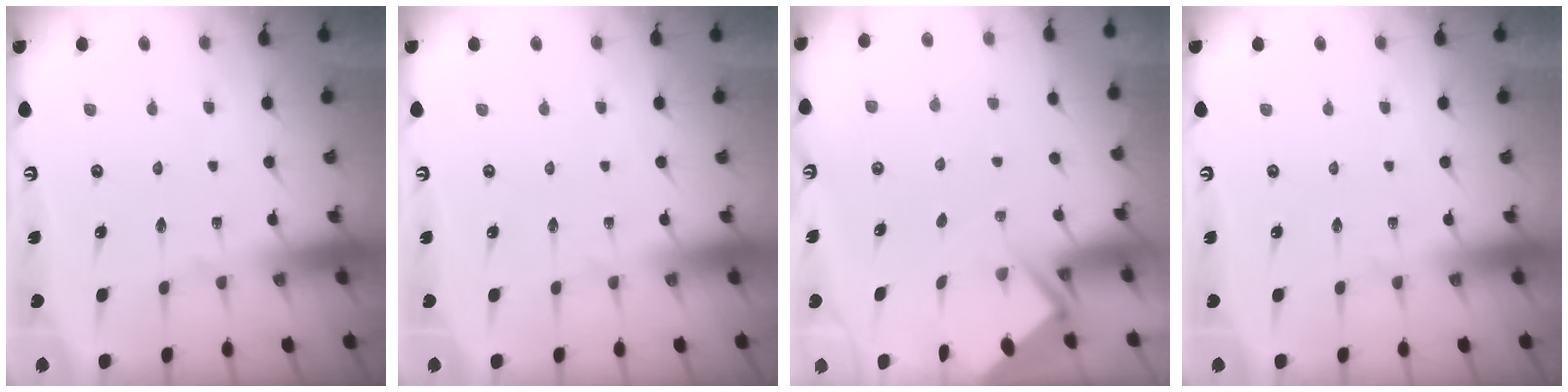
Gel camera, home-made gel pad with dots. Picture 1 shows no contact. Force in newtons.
{"total": 0.0}
{"total": 2.7, "press": 2.7, "slide": 0.3}
{"total": 0.0}